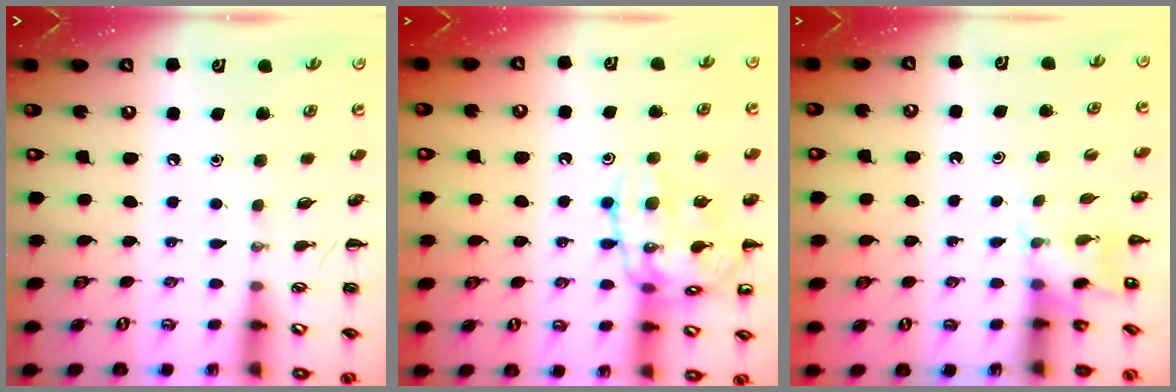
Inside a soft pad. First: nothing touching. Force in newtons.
{"total": 15.3, "press": 15.2, "slide": 1.5}
{"total": 3.0, "press": 2.8, "slide": 1.0}